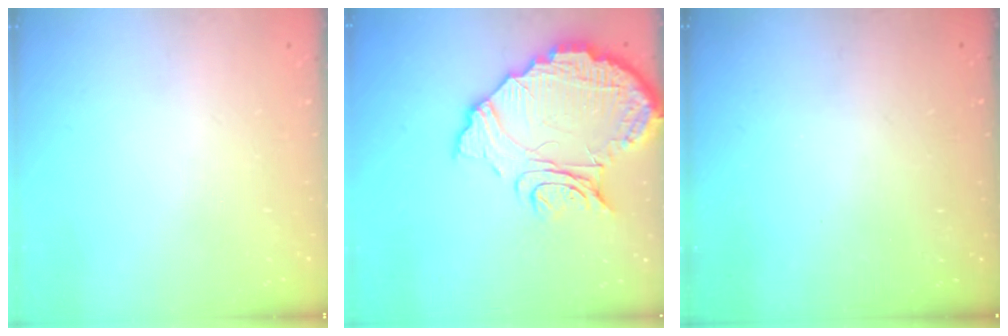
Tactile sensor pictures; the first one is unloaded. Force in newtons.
{"total": 15.7, "press": 15.7, "slide": 1.0}
{"total": 3.2, "press": 3.2, "slide": 0.1}